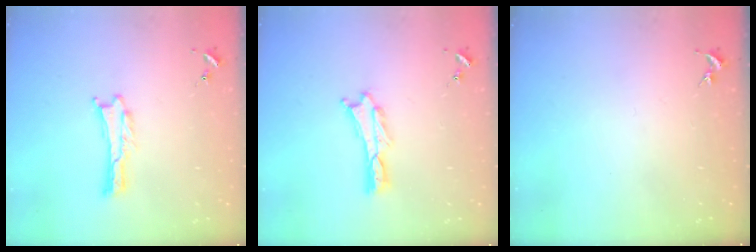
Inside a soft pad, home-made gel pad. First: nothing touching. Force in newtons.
{"total": 0.8, "press": 0.7, "slide": 0.2}
{"total": 0.0}